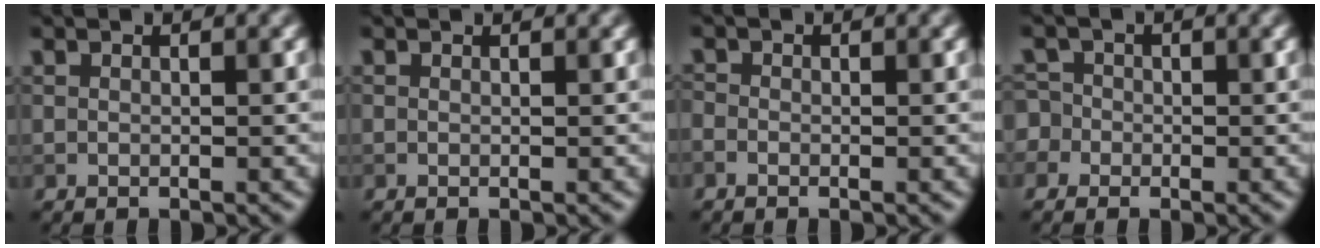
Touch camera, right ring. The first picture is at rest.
{"total": 0.6, "force": [0.6, 0.0, 0.1], "torque": [-0.003, -0.002, 0.005]}
{"total": 0.8, "force": [-0.4, 0.5, 0.3], "torque": [-0.006, -0.004, -0.010]}
{"total": 3.1, "force": [-0.9, 2.8, 0.8], "torque": [0.003, 0.017, -0.042]}